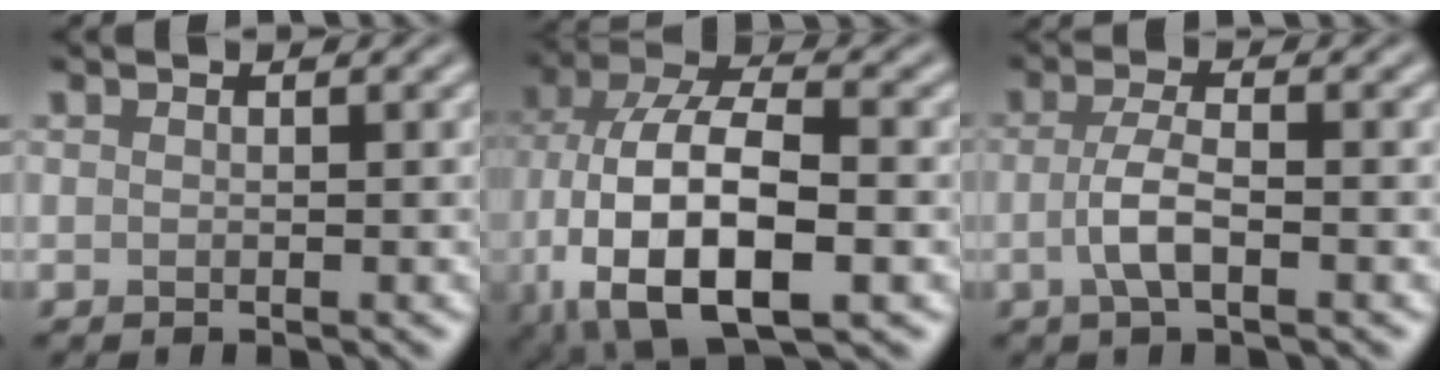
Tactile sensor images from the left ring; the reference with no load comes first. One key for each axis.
{"total": 13.5, "fx": -3.4, "fy": 6.6, "fz": 11.2, "tx": -0.215, "ty": -0.007, "tz": -0.054}
{"total": 3.0, "fx": -0.7, "fy": 0.9, "fz": 2.8, "tx": -0.058, "ty": 0.000, "tz": -0.020}